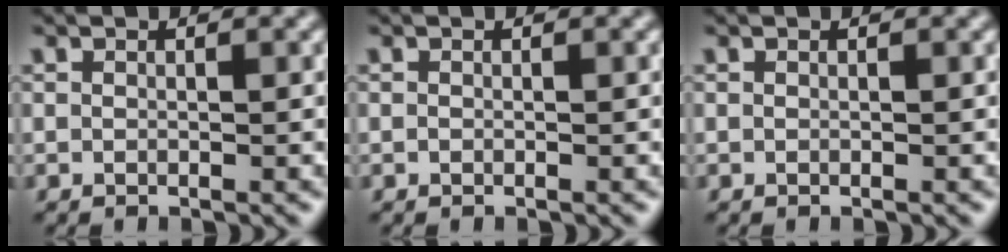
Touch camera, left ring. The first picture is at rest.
{"total": 0.0}
{"total": 0.0}